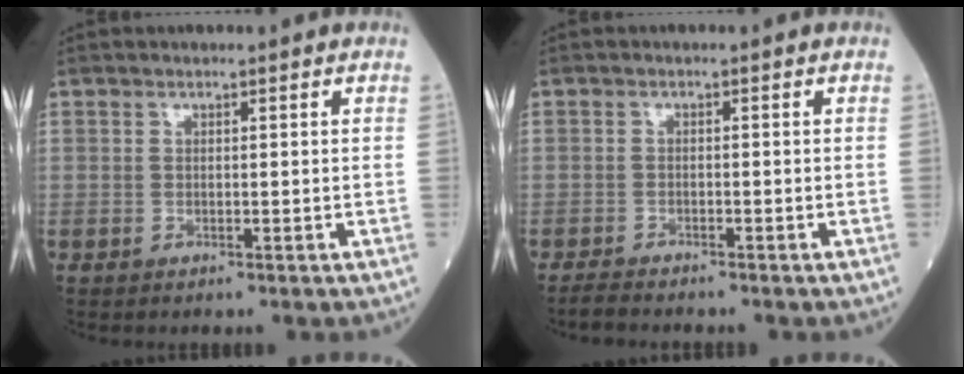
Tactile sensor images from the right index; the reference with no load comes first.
{"total": 3.9, "force": [-3.4, 0.9, 1.5], "torque": [-0.038, -0.013, -0.057]}